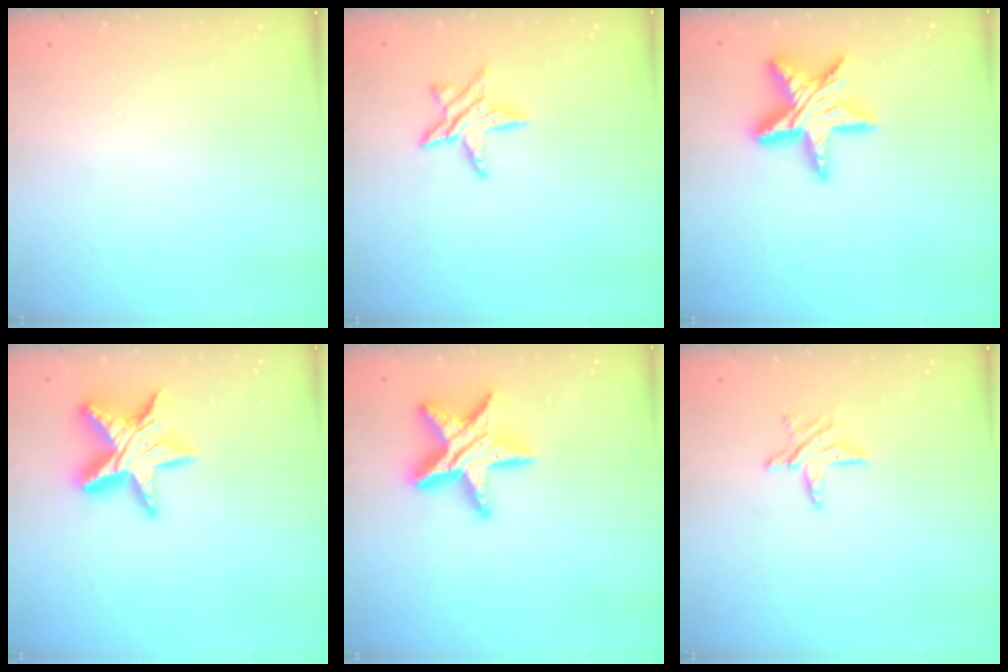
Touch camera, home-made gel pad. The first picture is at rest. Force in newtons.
{"total": 8.9, "press": 8.9, "slide": 0.5}
{"total": 18.8, "press": 18.7, "slide": 1.9}
{"total": 15.7, "press": 15.7, "slide": 1.4}
{"total": 17.1, "press": 17.0, "slide": 1.2}
{"total": 6.5, "press": 6.5, "slide": 0.3}